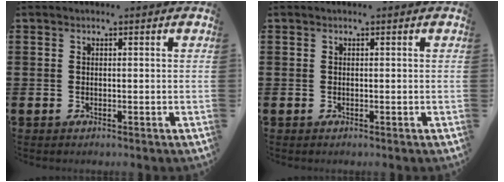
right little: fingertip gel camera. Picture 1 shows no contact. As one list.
[{"total": 0.0}]